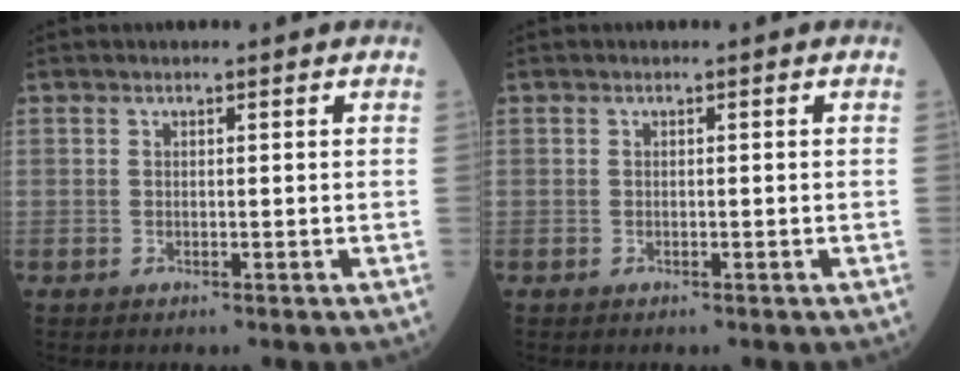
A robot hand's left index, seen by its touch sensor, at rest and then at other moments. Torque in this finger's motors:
{"motor_torque": [-0.01, 0.01, 0.00, 0.00]}